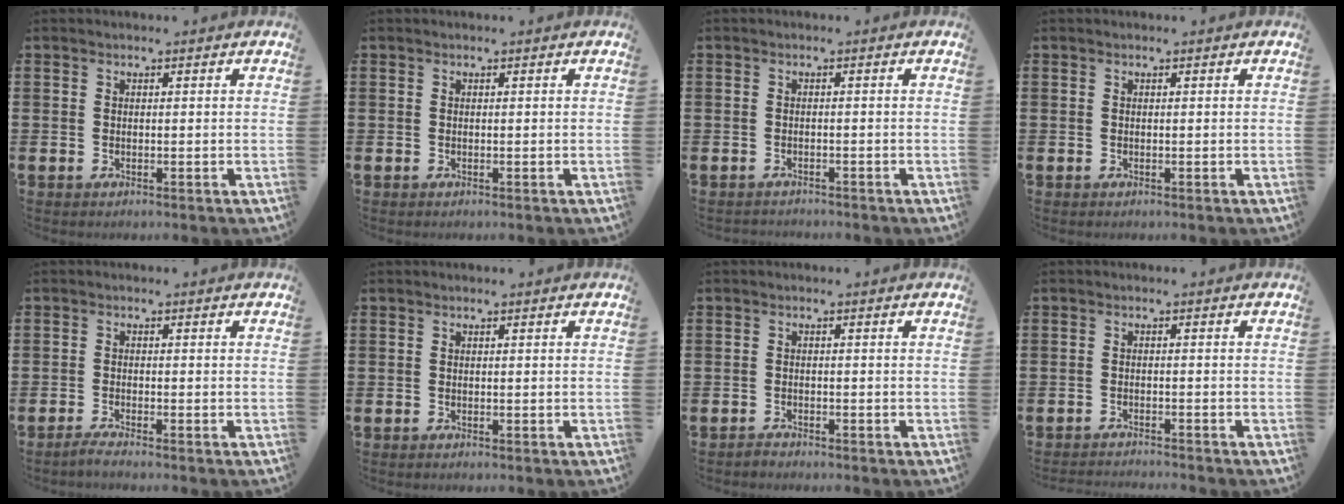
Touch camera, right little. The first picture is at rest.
{"total": 0.0}
{"total": 0.8, "force": [-0.8, 0.0, -0.1], "torque": [-0.001, 0.001, -0.017]}
{"total": 0.0}
{"total": 1.3, "force": [-1.0, 0.0, 0.8], "torque": [-0.013, -0.003, -0.019]}
{"total": 0.0}
{"total": 0.9, "force": [-0.9, 0.1, 0.0], "torque": [-0.002, 0.000, -0.019]}
{"total": 1.3, "force": [-1.3, -0.2, 0.0], "torque": [-0.001, 0.002, -0.027]}